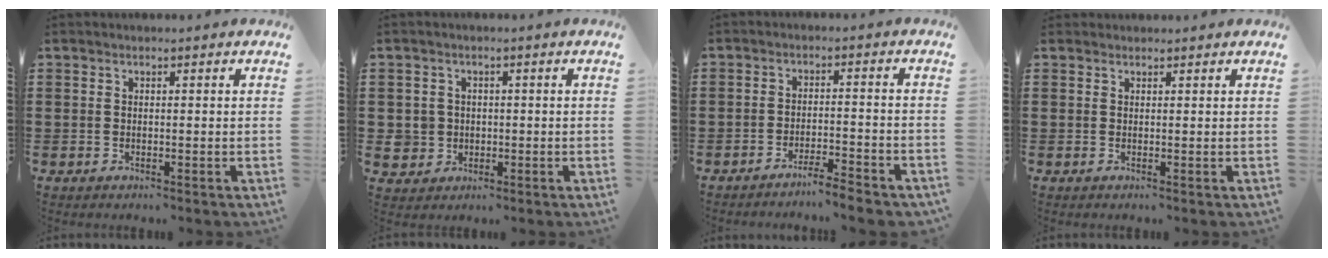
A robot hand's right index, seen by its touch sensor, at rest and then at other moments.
{"total": 3.1, "force": [-0.4, 3.0, 0.4], "torque": [-0.022, 0.008, -0.012]}
{"total": 3.7, "force": [-3.6, -0.3, 1.1], "torque": [-0.020, -0.004, -0.073]}
{"total": 0.6, "force": [0.5, 0.2, -0.1], "torque": [0.002, 0.002, 0.011]}